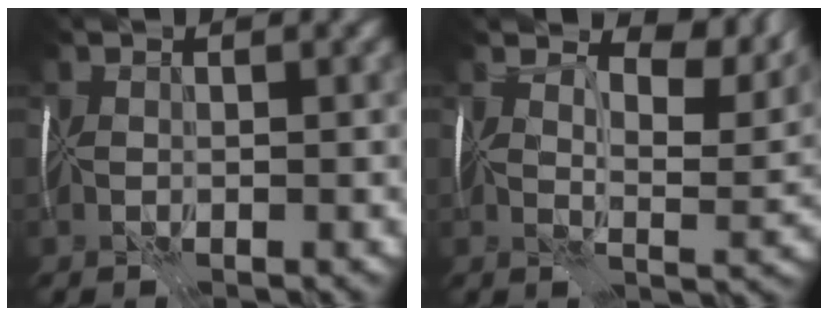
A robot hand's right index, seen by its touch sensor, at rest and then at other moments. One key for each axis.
{"total": 8.3, "fx": 6.1, "fy": 2.8, "fz": 4.8, "tx": -0.076, "ty": 0.003, "tz": 0.088}